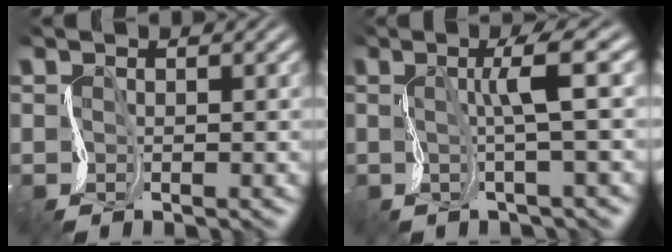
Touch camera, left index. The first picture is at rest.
{"total": 3.0, "force": [0.9, -0.3, 2.9], "torque": [-0.054, 0.014, 0.008]}